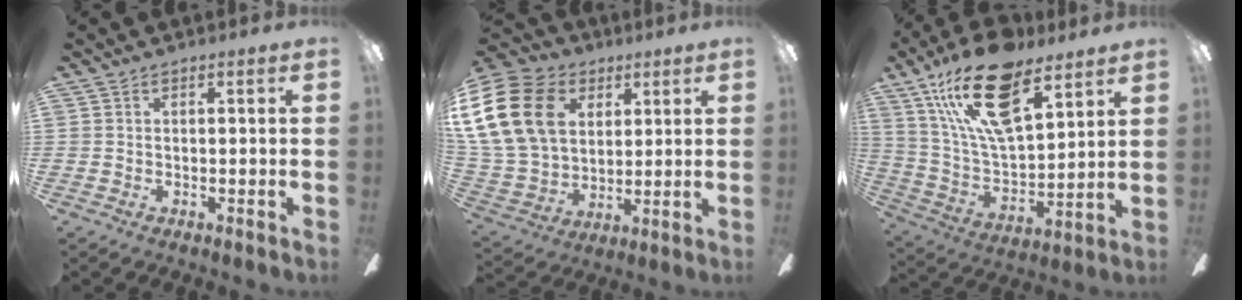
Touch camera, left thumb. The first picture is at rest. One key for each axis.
{"total": 22.2, "fx": 7.4, "fy": 16.6, "fz": 12.8, "tx": -0.286, "ty": -0.013, "tz": 0.137}
{"total": 22.9, "fx": 13.9, "fy": 9.9, "fz": 15.3, "tx": -0.295, "ty": -0.063, "tz": 0.238}